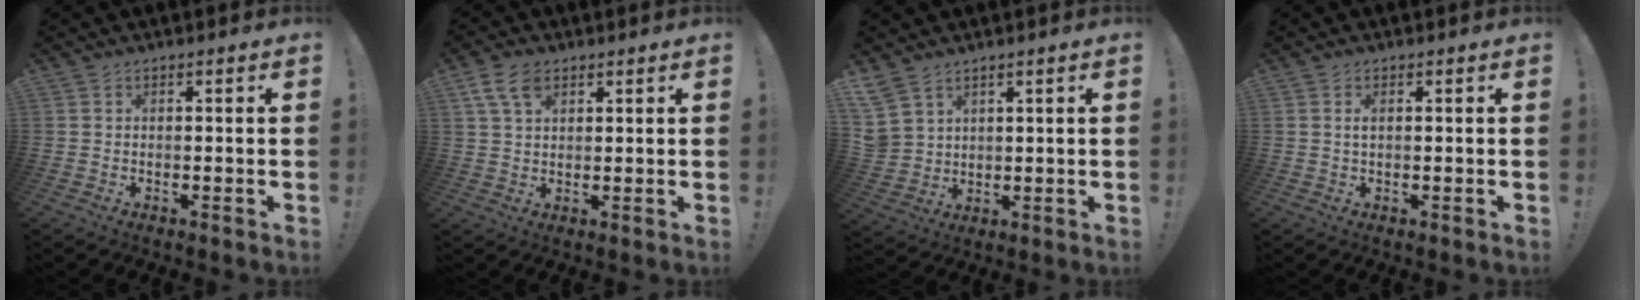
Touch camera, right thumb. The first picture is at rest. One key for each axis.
{"total": 7.2, "fx": 3.6, "fy": 4.2, "fz": 4.5, "tx": -0.084, "ty": -0.001, "tz": 0.072}
{"total": 6.8, "fx": 5.0, "fy": 4.2, "fz": 2.0, "tx": -0.051, "ty": -0.030, "tz": 0.101}
{"total": 1.2, "fx": 0.2, "fy": 0.3, "fz": 1.1, "tx": -0.023, "ty": 0.002, "tz": 0.002}